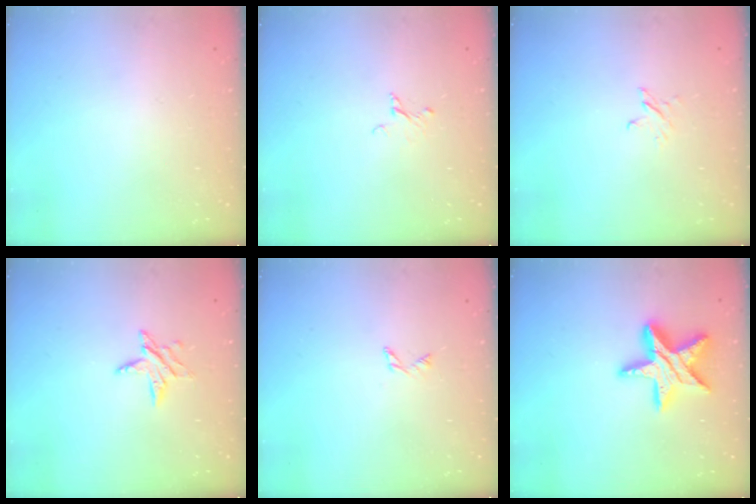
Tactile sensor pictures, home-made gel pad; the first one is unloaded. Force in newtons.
{"total": 2.2, "press": 2.2, "slide": 0.1}
{"total": 2.3, "press": 2.3, "slide": 0.3}
{"total": 6.7, "press": 6.6, "slide": 0.7}
{"total": 3.1, "press": 3.1, "slide": 0.4}
{"total": 15.3, "press": 15.3, "slide": 1.0}